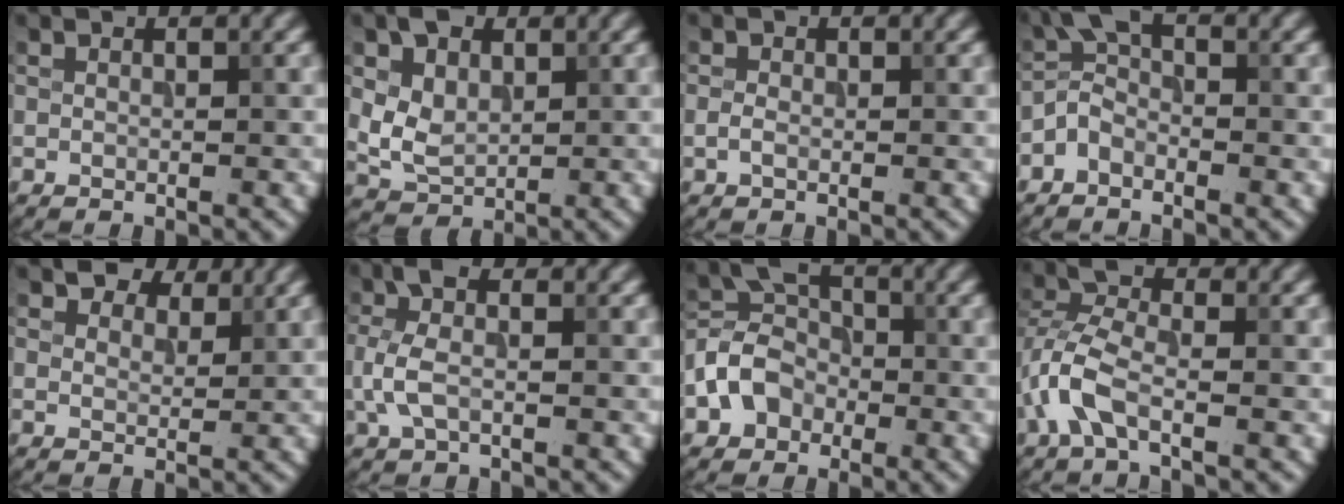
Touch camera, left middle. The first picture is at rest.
{"total": 4.3, "force": [1.3, 3.1, 2.7], "torque": [-0.057, 0.000, 0.021]}
{"total": 1.1, "force": [-0.3, 0.7, 0.7], "torque": [-0.018, 0.001, -0.009]}
{"total": 2.5, "force": [-1.6, 1.2, 1.5], "torque": [-0.030, 0.012, -0.044]}
{"total": 4.2, "force": [3.3, 2.0, 1.6], "torque": [-0.033, -0.010, 0.056]}
{"total": 3.5, "force": [-0.2, 1.7, 3.1], "torque": [-0.081, 0.009, -0.013]}
{"total": 4.3, "force": [-1.9, 3.4, 1.9], "torque": [-0.032, 0.008, -0.047]}
{"total": 4.3, "force": [-1.8, 1.9, 3.4], "torque": [-0.083, 0.008, -0.046]}